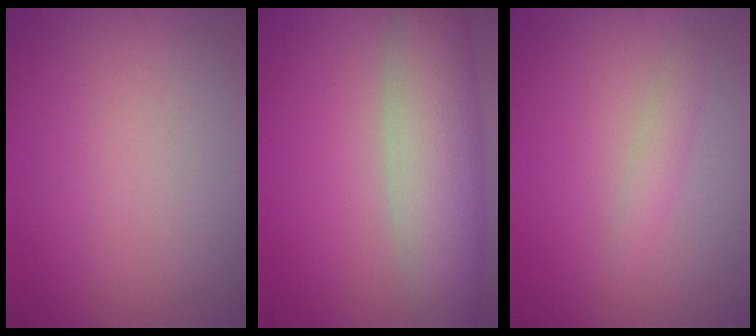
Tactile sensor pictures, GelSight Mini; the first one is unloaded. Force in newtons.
{"total": 7.2, "press": 7.2, "slide": 0.6}
{"total": 1.3, "press": 1.3, "slide": 0.0}